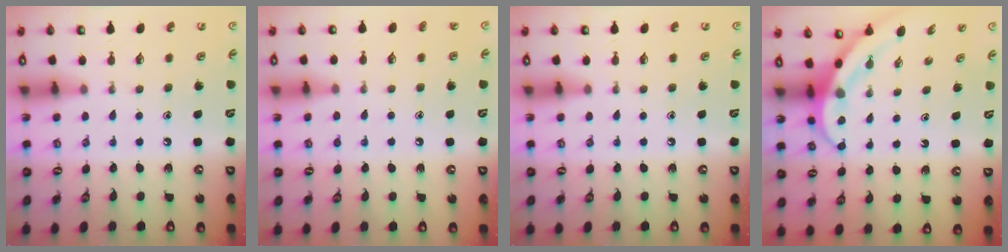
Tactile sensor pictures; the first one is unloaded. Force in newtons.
{"total": 4.2, "press": 4.1, "slide": 0.4}
{"total": 0.0}
{"total": 4.0, "press": 4.0, "slide": 0.4}